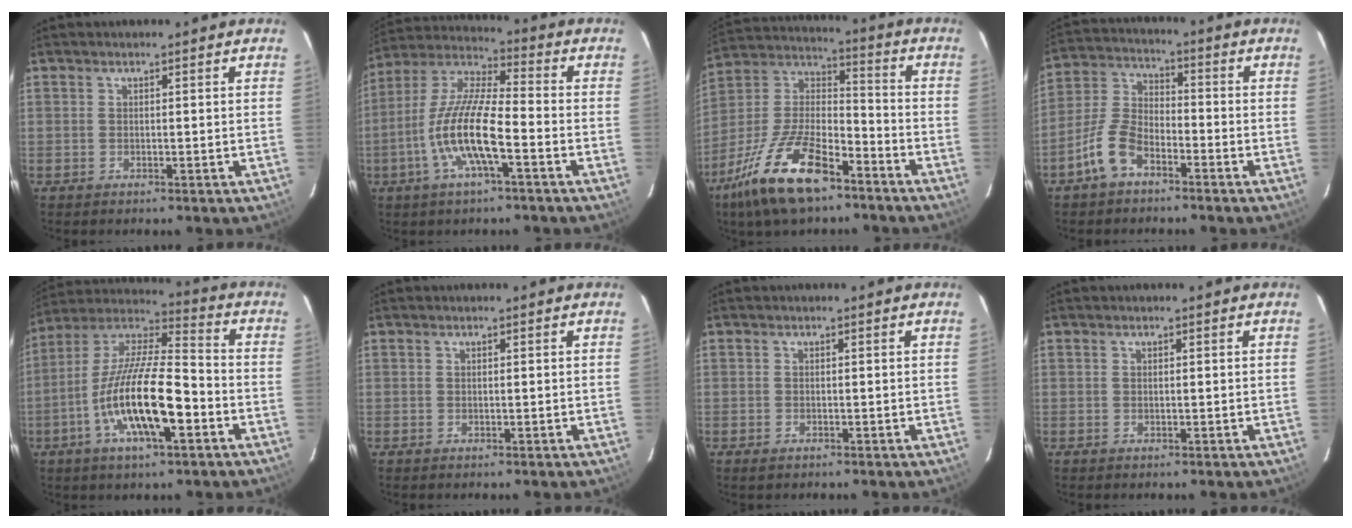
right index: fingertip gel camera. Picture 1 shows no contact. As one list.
[{"total": 13.7, "force": [-4.9, 2.8, 12.4], "torque": [-0.253, -0.003, -0.101]}, {"total": 19.4, "force": [-12.0, 7.6, 13.3], "torque": [-0.279, -0.009, -0.220]}, {"total": 8.7, "force": [-5.4, 4.2, 5.3], "torque": [-0.123, 0.015, -0.110]}, {"total": 18.1, "force": [-6.3, 5.0, 16.2], "torque": [-0.313, -0.012, -0.123]}, {"total": 0.0}, {"total": 0.6, "force": [-0.3, 0.4, 0.3], "torque": [-0.005, -0.002, -0.006]}, {"total": 0.0}]